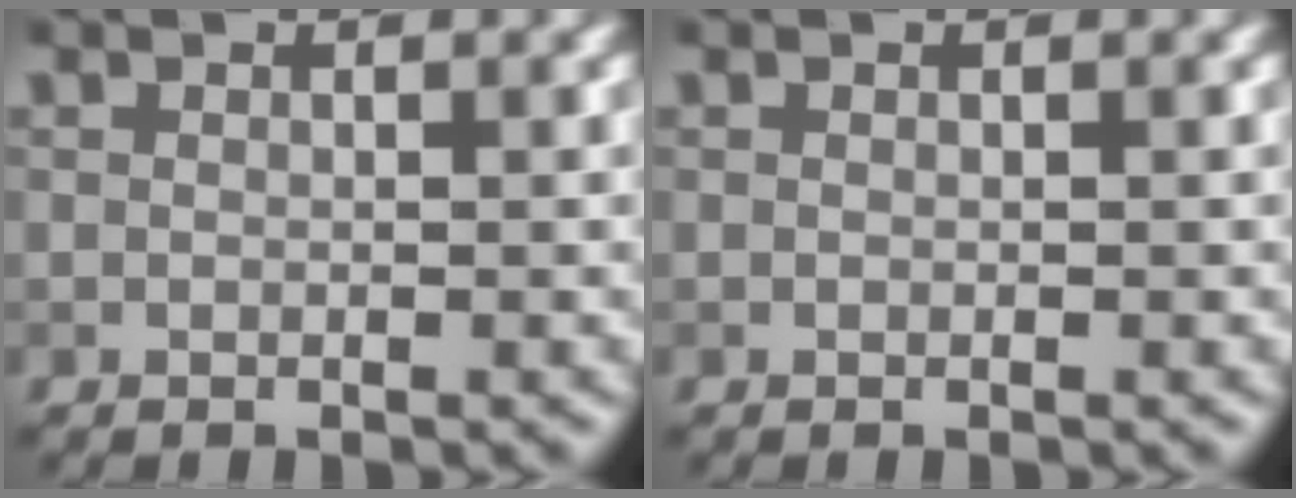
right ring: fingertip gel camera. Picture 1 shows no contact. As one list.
[{"total": 0.0}]